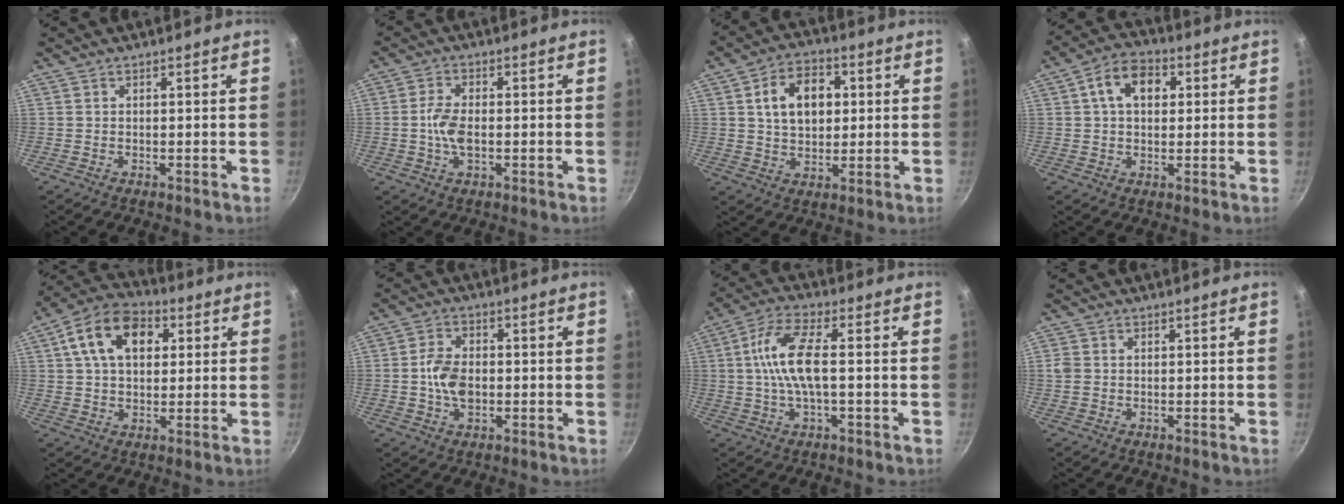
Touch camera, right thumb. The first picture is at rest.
{"total": 5.5, "force": [-0.6, 3.1, 4.5], "torque": [-0.088, 0.010, -0.016]}
{"total": 11.3, "force": [2.4, 7.8, 7.9], "torque": [-0.104, 0.006, 0.035]}
{"total": 9.1, "force": [2.4, 6.2, 6.2], "torque": [-0.081, 0.012, 0.028]}
{"total": 14.2, "force": [4.2, 9.5, 9.7], "torque": [-0.145, 0.014, 0.057]}
{"total": 7.1, "force": [-0.6, 4.8, 5.3], "torque": [-0.087, 0.011, -0.015]}
{"total": 10.6, "force": [0.2, 3.9, 9.9], "torque": [-0.200, 0.021, -0.007]}
{"total": 2.6, "force": [0.1, 2.1, 1.4], "torque": [-0.027, 0.004, 0.002]}